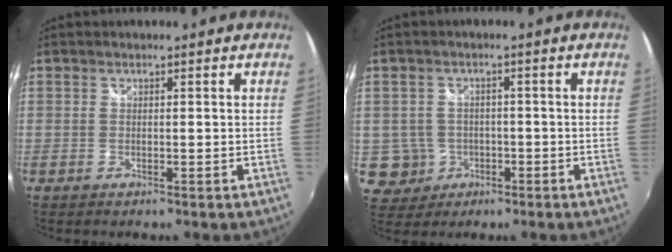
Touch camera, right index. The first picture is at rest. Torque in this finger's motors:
{"motor_torque": [-0.39, 0.13, -0.73, -0.21]}